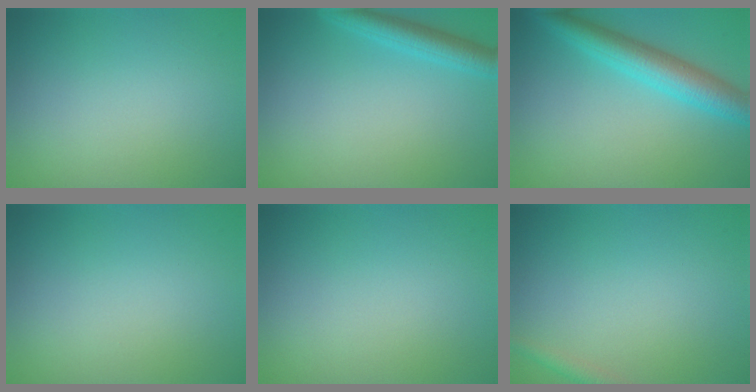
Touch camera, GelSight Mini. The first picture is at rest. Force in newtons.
{"total": 3.1, "press": 3.1, "slide": 0.2}
{"total": 5.2, "press": 5.2, "slide": 0.2}
{"total": 0.0}
{"total": 0.0}
{"total": 1.4, "press": 1.4, "slide": 0.1}